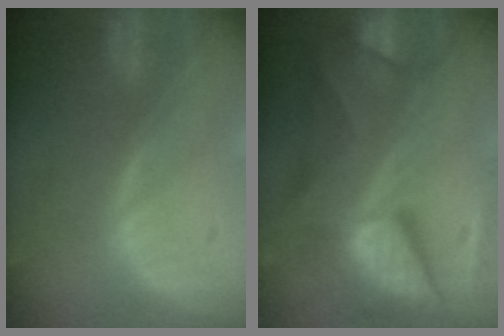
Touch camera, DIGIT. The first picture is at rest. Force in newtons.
{"total": 11.3, "press": 11.3, "slide": 1.2}